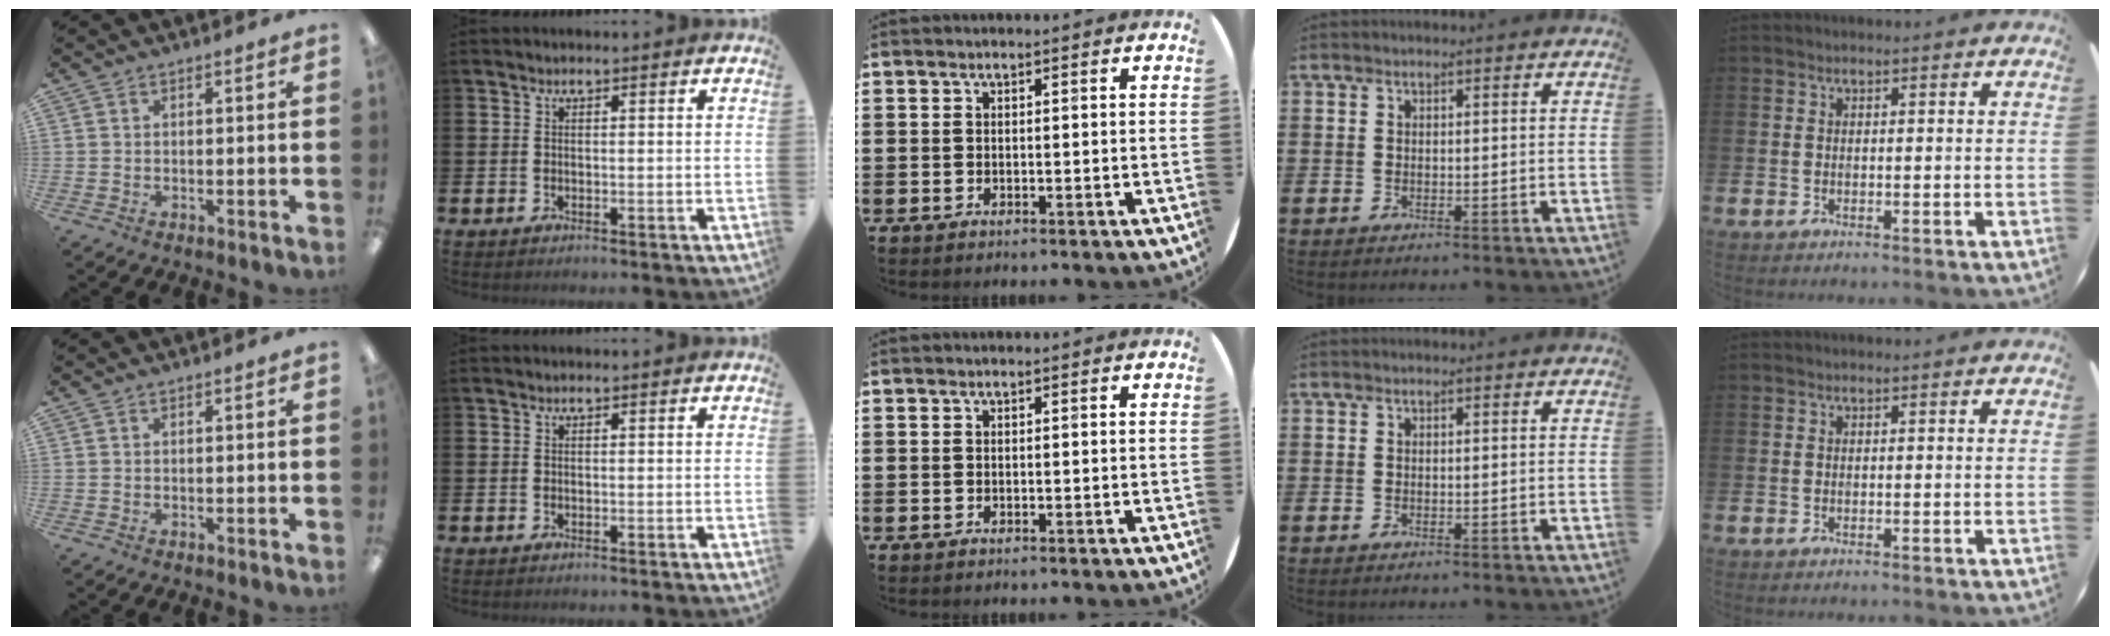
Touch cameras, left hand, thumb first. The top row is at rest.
{}